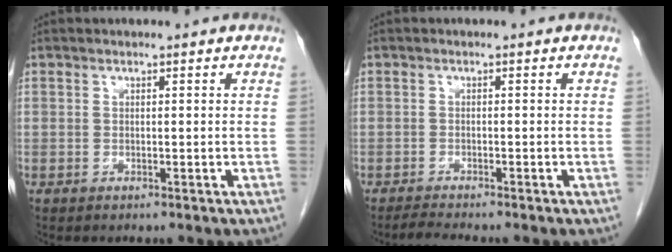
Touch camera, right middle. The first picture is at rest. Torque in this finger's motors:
{"motor_torque": [0.29, -0.22, -0.01, 0.00]}